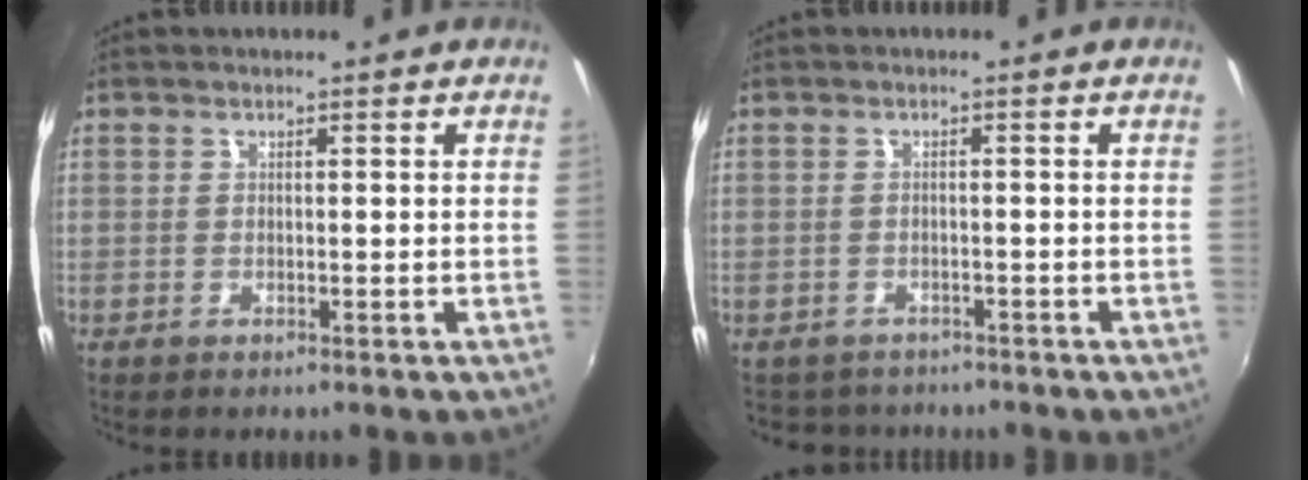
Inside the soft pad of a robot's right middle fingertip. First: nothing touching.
{"total": 4.3, "force": [-3.7, 2.2, 0.3], "torque": [-0.017, -0.004, -0.060]}